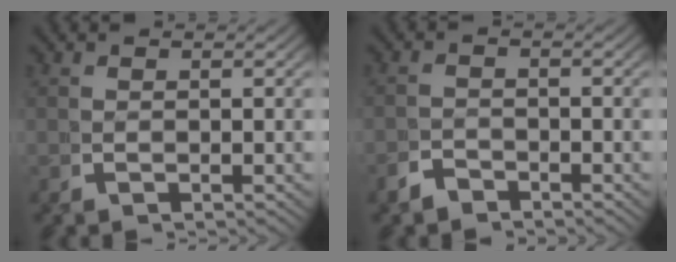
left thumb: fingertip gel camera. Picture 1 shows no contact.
{"total": 2.1, "force": [-2.0, 0.5, 0.0], "torque": [0.003, -0.009, -0.037]}